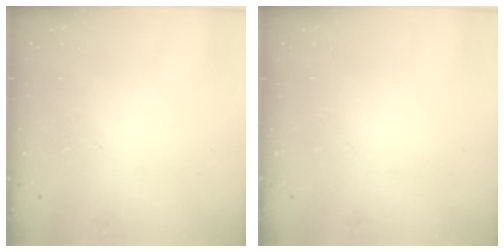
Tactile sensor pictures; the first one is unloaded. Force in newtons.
{"total": 0.0}